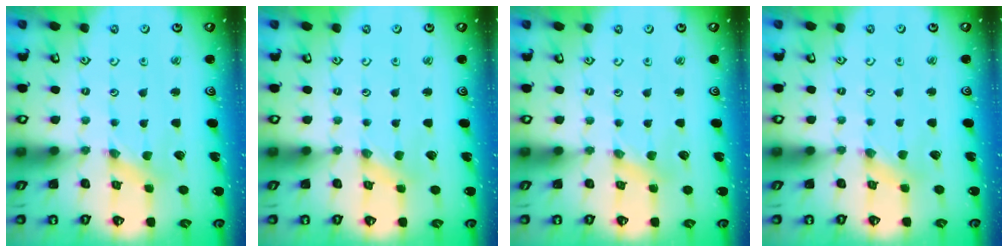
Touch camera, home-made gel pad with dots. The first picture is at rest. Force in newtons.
{"total": 0.0}
{"total": 1.0, "press": 0.9, "slide": 0.3}
{"total": 0.8, "press": 0.8, "slide": 0.2}